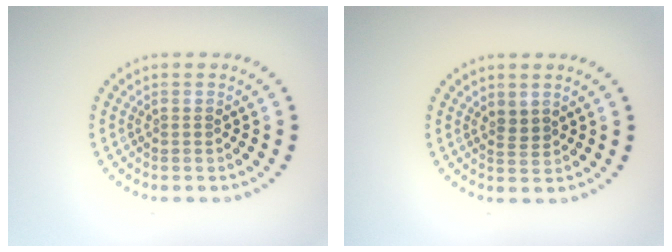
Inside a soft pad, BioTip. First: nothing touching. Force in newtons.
{"total": 1.2, "press": 0.9, "slide": 0.8}